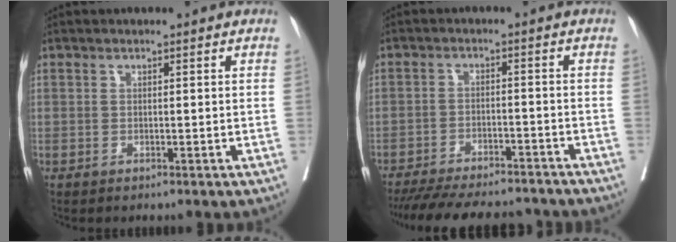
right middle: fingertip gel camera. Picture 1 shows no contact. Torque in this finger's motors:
{"motor_torque": [1.07, -1.07, 0.44, 0.17]}